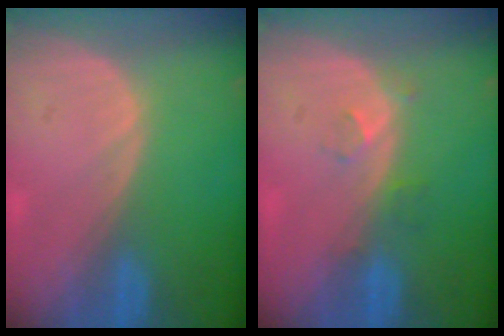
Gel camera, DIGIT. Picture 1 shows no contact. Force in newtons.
{"total": 2.7, "press": 2.3, "slide": 1.5}